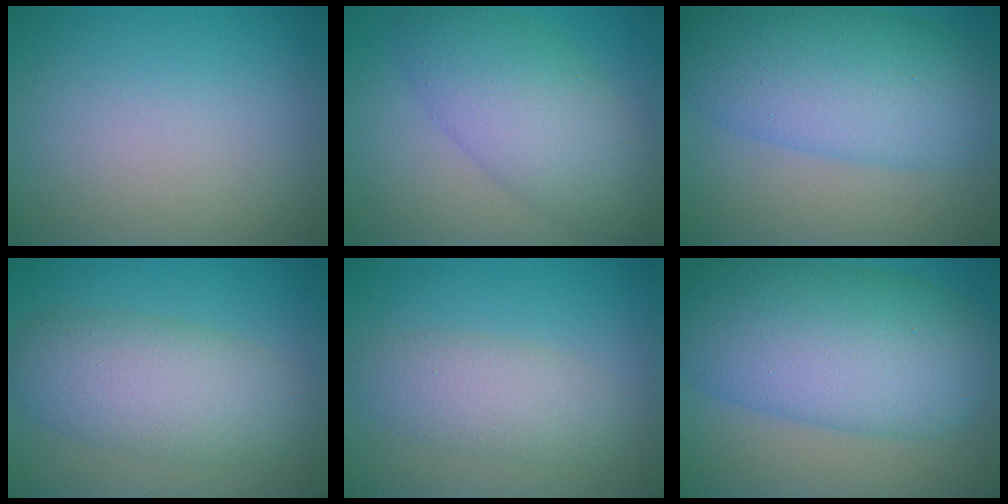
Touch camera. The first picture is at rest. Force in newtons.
{"total": 7.2, "press": 7.2, "slide": 0.1}
{"total": 9.7, "press": 9.7, "slide": 0.1}
{"total": 6.4, "press": 6.4, "slide": 0.5}
{"total": 3.8, "press": 3.8, "slide": 0.1}
{"total": 12.1, "press": 12.1, "slide": 0.0}